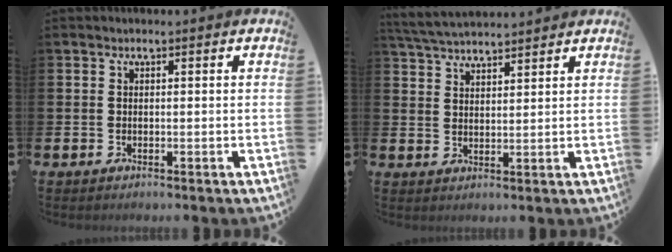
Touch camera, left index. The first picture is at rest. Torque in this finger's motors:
{"motor_torque": [0.87, -1.07, 0.46, 0.14]}